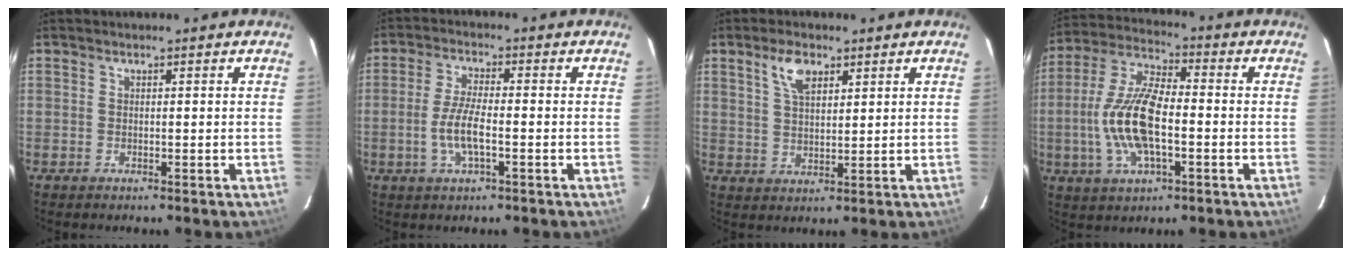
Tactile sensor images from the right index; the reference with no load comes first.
{"total": 6.2, "force": [-1.8, 1.6, 5.7], "torque": [-0.118, -0.002, -0.036]}
{"total": 5.4, "force": [3.1, 2.6, 3.7], "torque": [-0.067, 0.009, 0.060]}
{"total": 14.0, "force": [-2.6, 5.3, 12.7], "torque": [-0.268, 0.002, -0.053]}